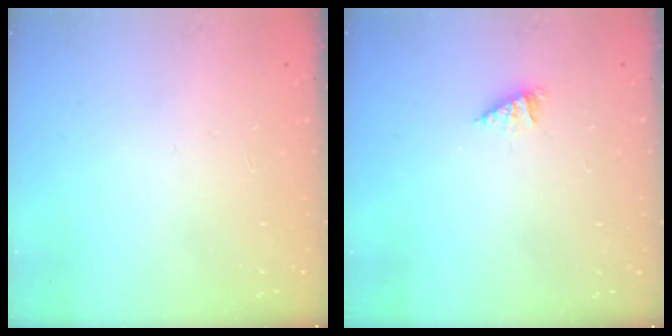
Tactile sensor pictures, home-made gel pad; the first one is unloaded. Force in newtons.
{"total": 1.4, "press": 1.4, "slide": 0.2}